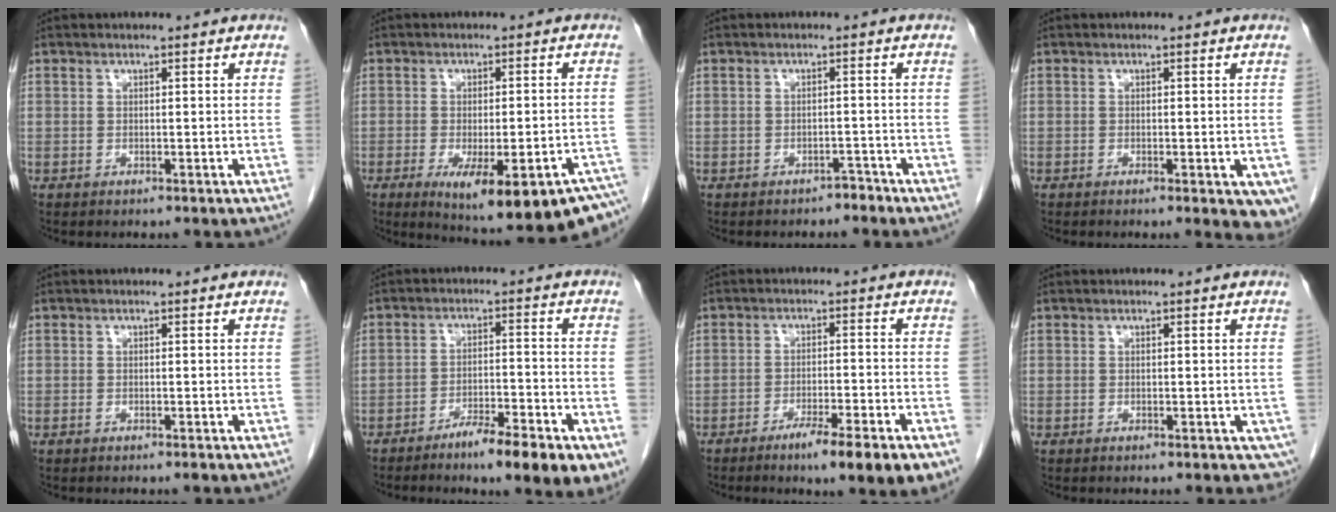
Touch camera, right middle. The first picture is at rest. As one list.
[{"total": 19.2, "force": [-13.2, 3.6, 13.4], "torque": [-0.117, -0.005, -0.161]}, {"total": 1.6, "force": [-1.4, 0.7, 0.1], "torque": [0.000, 0.002, -0.020]}, {"total": 6.4, "force": [-3.6, 2.2, 4.8], "torque": [-0.038, -0.011, -0.051]}, {"total": 0.5, "force": [-0.4, 0.0, 0.3], "torque": [-0.007, -0.001, -0.006]}, {"total": 10.0, "force": [-6.0, 1.0, 7.9], "torque": [-0.112, -0.007, -0.090]}, {"total": 9.3, "force": [-5.5, 0.2, 7.5], "torque": [-0.104, -0.018, -0.083]}, {"total": 2.7, "force": [-1.1, 1.2, 2.1], "torque": [-0.015, -0.001, -0.014]}]